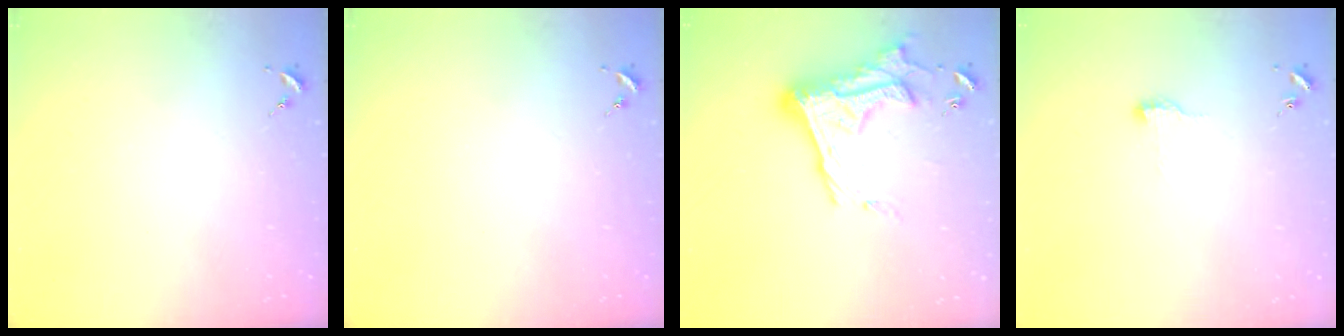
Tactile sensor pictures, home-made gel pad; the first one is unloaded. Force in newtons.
{"total": 0.0}
{"total": 21.3, "press": 21.2, "slide": 1.7}
{"total": 7.6, "press": 7.6, "slide": 0.7}